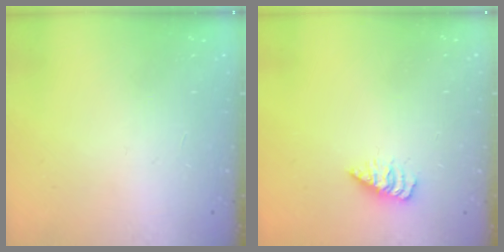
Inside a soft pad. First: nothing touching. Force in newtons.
{"total": 2.3, "press": 2.2, "slide": 0.4}